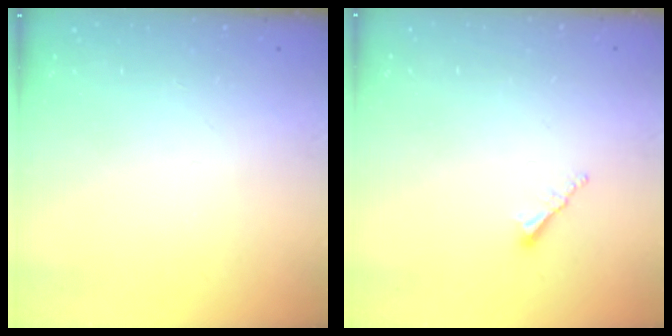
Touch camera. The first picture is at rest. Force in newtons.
{"total": 1.7, "press": 1.7, "slide": 0.3}